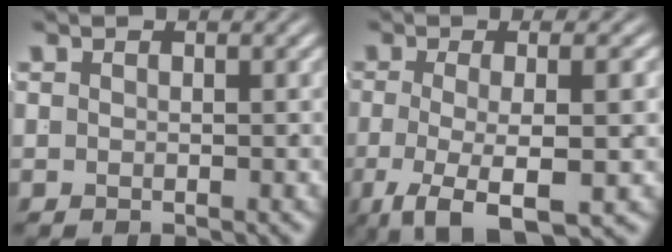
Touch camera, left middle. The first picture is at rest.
{"total": 6.9, "force": [-4.0, 1.9, 5.4], "torque": [-0.113, -0.038, -0.040]}